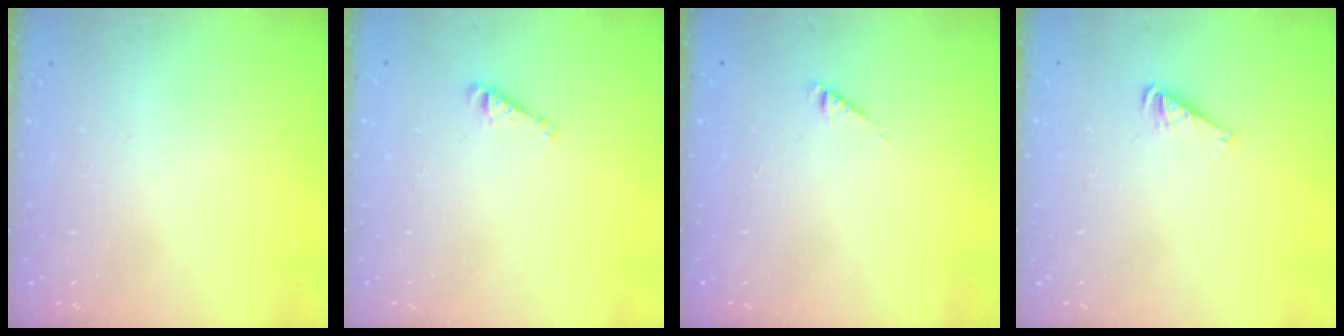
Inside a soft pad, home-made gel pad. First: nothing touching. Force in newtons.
{"total": 3.0, "press": 3.0, "slide": 0.4}
{"total": 2.6, "press": 2.6, "slide": 0.4}
{"total": 3.8, "press": 3.8, "slide": 0.6}